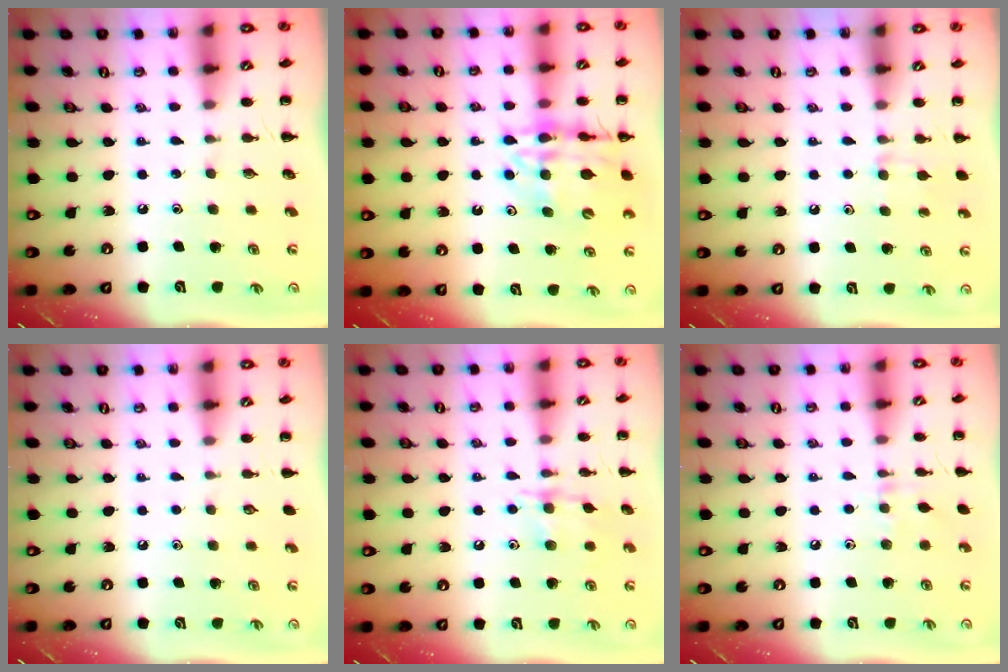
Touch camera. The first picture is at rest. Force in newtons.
{"total": 16.3, "press": 16.0, "slide": 3.1}
{"total": 6.7, "press": 6.4, "slide": 1.8}
{"total": 0.0}
{"total": 9.7, "press": 9.7, "slide": 0.5}
{"total": 5.0, "press": 4.8, "slide": 1.3}